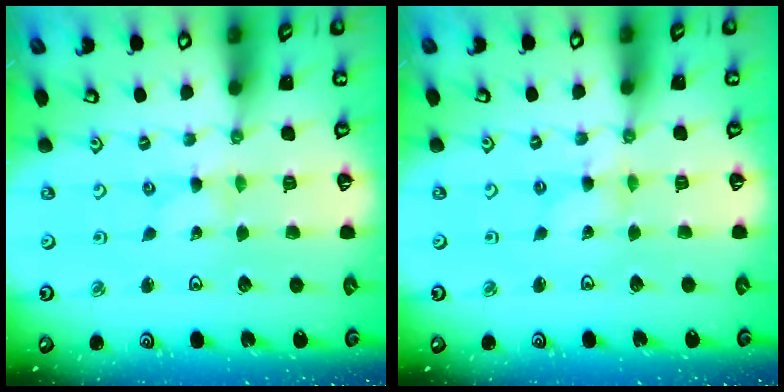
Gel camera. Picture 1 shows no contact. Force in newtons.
{"total": 1.1, "press": 1.1, "slide": 0.1}